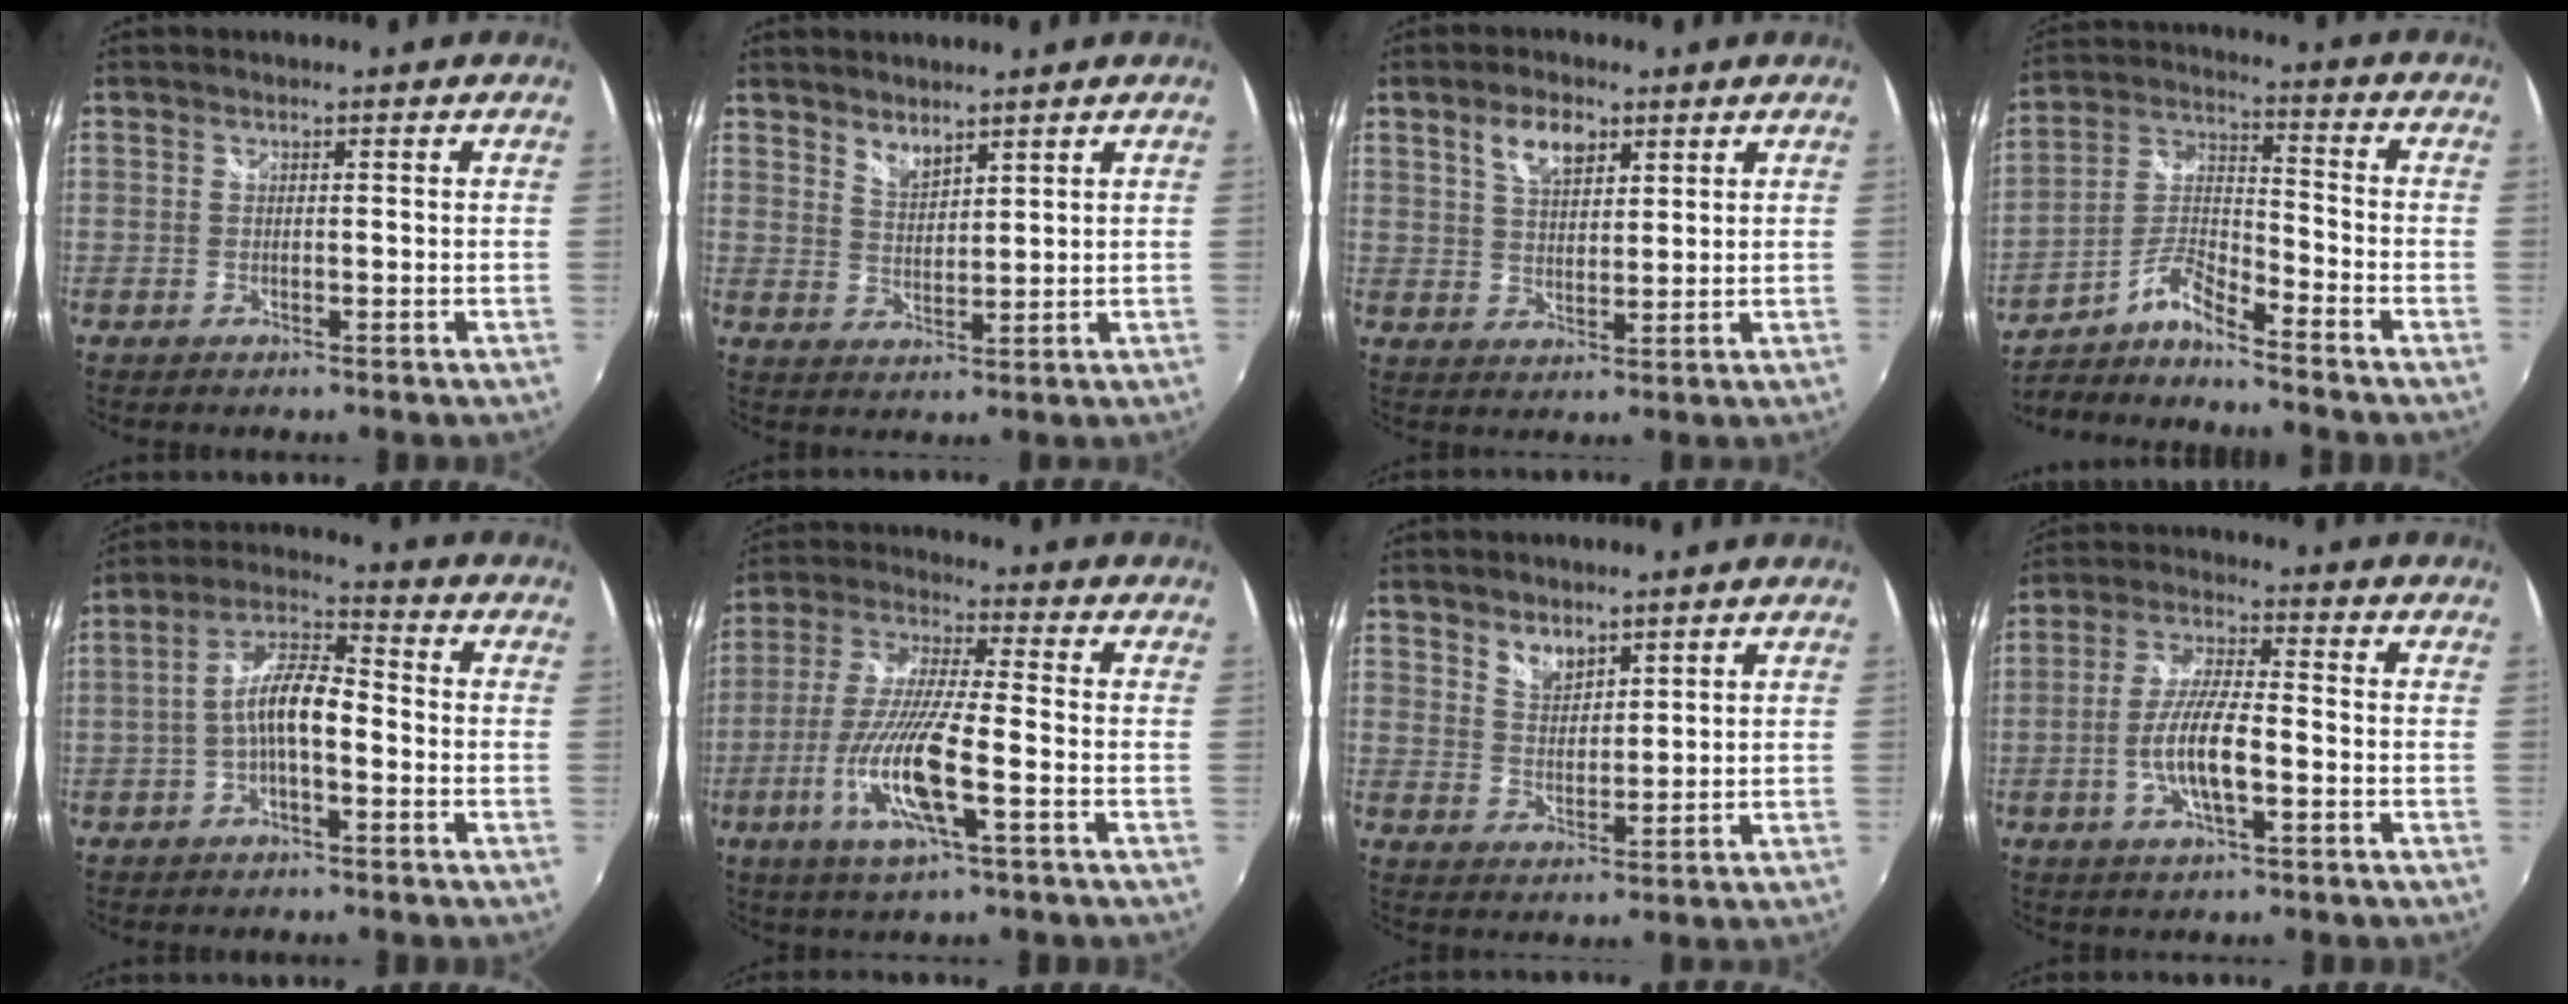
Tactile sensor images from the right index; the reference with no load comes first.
{"total": 3.4, "force": [3.0, 1.1, 1.2], "torque": [-0.018, -0.002, 0.053]}
{"total": 6.0, "force": [3.3, 3.1, 4.0], "torque": [-0.069, 0.011, 0.061]}
{"total": 8.3, "force": [-6.8, 0.3, 4.8], "torque": [-0.109, 0.012, -0.137]}
{"total": 7.9, "force": [-2.3, 2.6, 7.1], "torque": [-0.147, 0.019, -0.044]}
{"total": 14.2, "force": [-5.2, 2.0, 13.1], "torque": [-0.276, -0.014, -0.101]}
{"total": 4.0, "force": [3.1, 2.0, 1.4], "torque": [-0.018, 0.001, 0.055]}
{"total": 9.0, "force": [-2.7, 2.2, 8.3], "torque": [-0.169, 0.003, -0.051]}